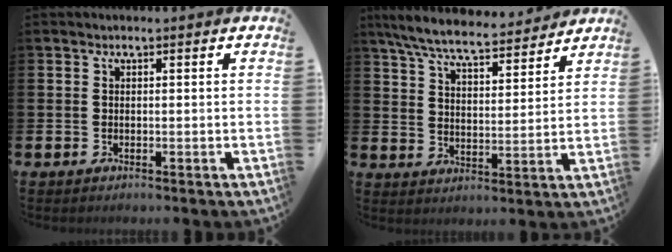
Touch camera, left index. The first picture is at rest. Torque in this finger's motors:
{"motor_torque": [0.51, -0.49, 0.38, 0.10]}